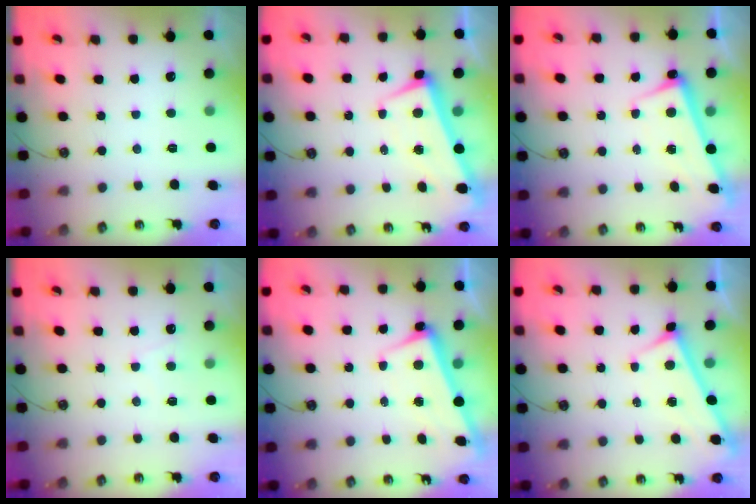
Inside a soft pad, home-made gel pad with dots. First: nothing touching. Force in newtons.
{"total": 2.7, "press": 2.0, "slide": 1.8}
{"total": 2.6, "press": 2.4, "slide": 0.9}
{"total": 2.2, "press": 2.2, "slide": 0.3}
{"total": 2.4, "press": 2.3, "slide": 0.7}
{"total": 3.1, "press": 3.1, "slide": 0.2}